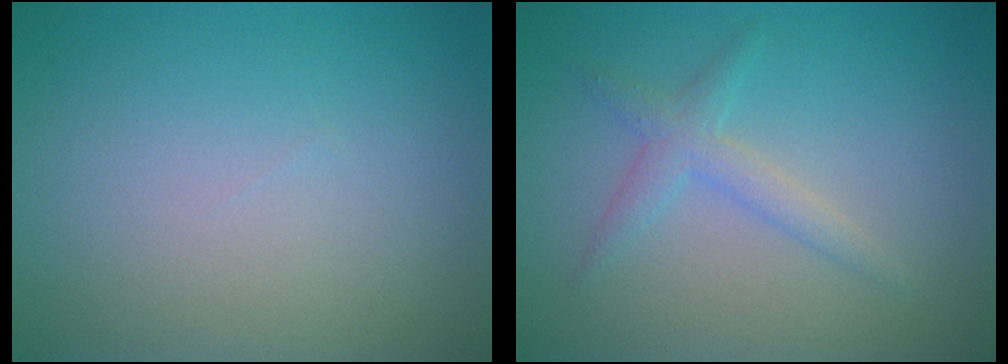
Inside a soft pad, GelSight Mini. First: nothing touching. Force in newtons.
{"total": 2.0, "press": 2.0, "slide": 0.1}